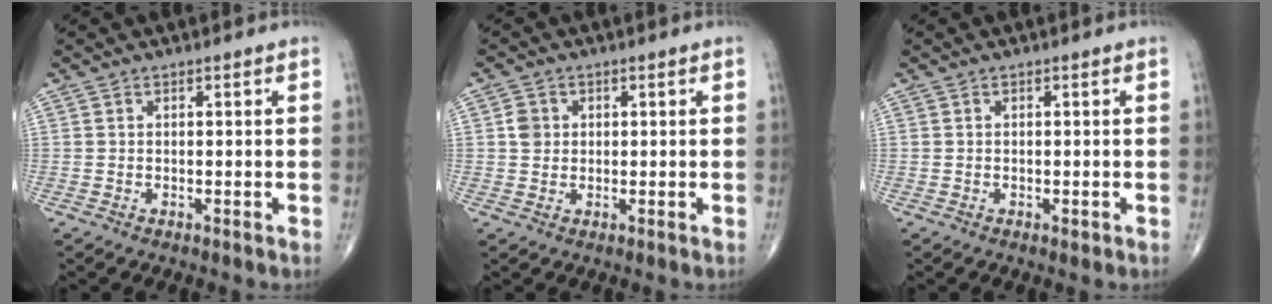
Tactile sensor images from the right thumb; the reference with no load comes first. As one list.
[{"total": 2.8, "force": [0.4, 2.5, 1.2], "torque": [-0.007, 0.002, 0.005]}, {"total": 0.7, "force": [-0.4, 0.3, 0.5], "torque": [-0.007, -0.003, -0.006]}]